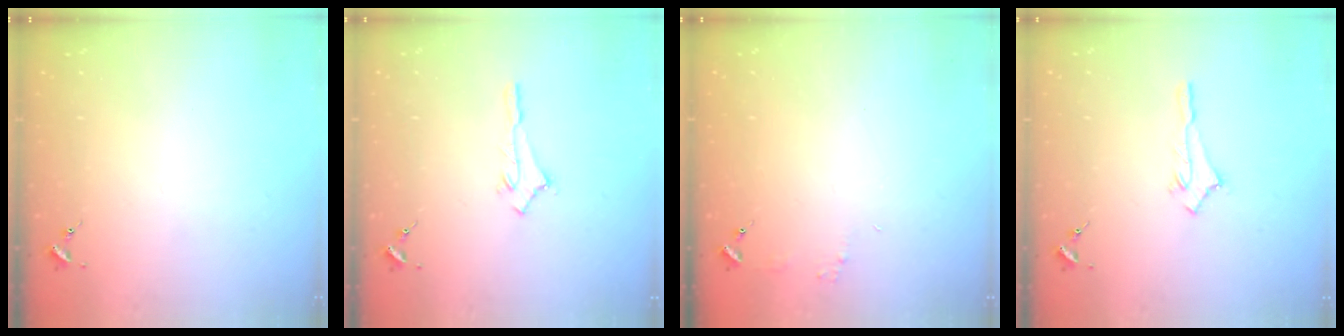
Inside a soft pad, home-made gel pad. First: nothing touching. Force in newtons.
{"total": 2.5, "press": 2.5, "slide": 0.2}
{"total": 4.3, "press": 4.3, "slide": 0.5}
{"total": 2.7, "press": 2.7, "slide": 0.2}